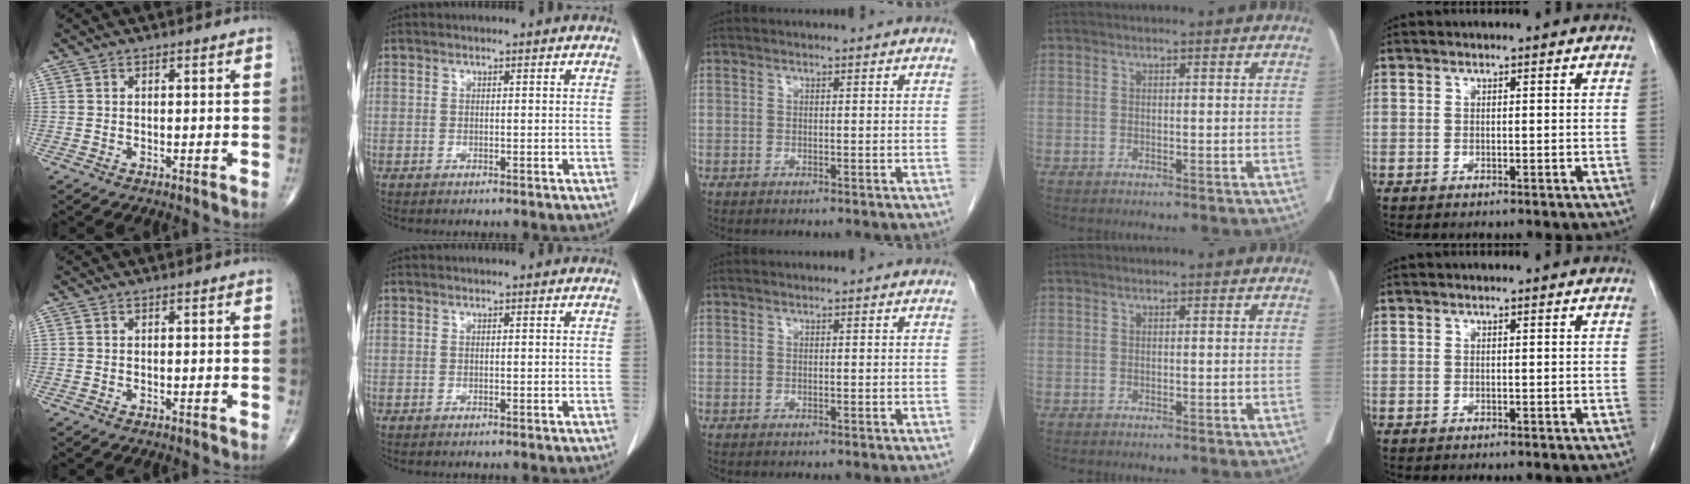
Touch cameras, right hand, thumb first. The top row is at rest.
{}